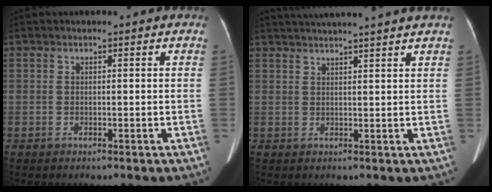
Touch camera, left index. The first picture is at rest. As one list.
[{"total": 10.6, "force": [9.6, -1.2, 4.4], "torque": [-0.072, 0.020, 0.124]}]